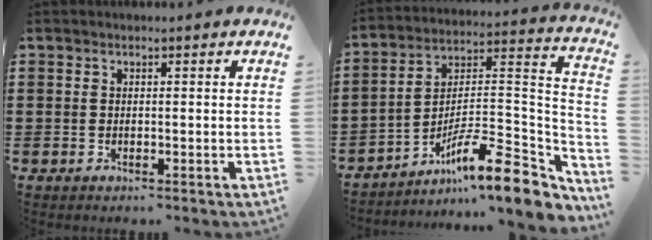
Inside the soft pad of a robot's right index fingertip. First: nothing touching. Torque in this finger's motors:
{"motor_torque": [1.07, 1.07, 0.01, -0.08]}